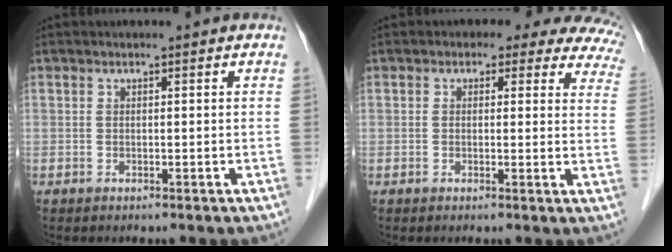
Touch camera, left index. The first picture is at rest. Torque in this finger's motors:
{"motor_torque": [1.05, -1.09, 0.24, 0.00]}